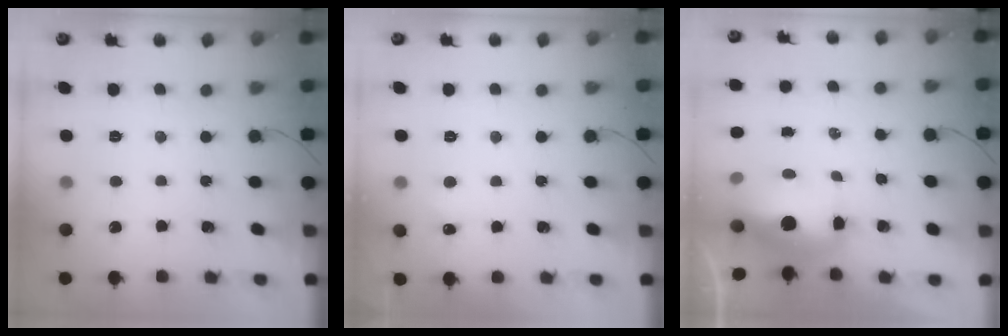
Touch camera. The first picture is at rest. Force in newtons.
{"total": 4.0, "press": 3.9, "slide": 1.2}
{"total": 10.5, "press": 10.2, "slide": 2.5}